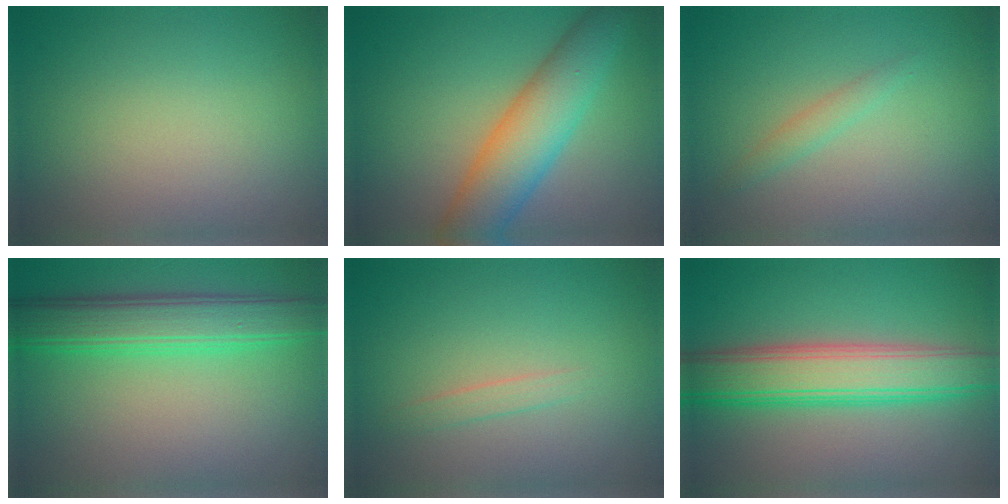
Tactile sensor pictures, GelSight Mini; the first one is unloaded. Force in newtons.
{"total": 6.8, "press": 6.8, "slide": 0.3}
{"total": 1.1, "press": 1.1, "slide": 0.1}
{"total": 5.6, "press": 5.6, "slide": 0.2}
{"total": 0.9, "press": 0.9, "slide": 0.1}
{"total": 6.1, "press": 6.1, "slide": 0.4}